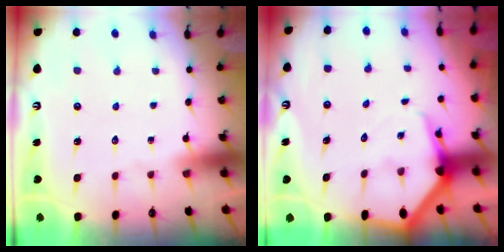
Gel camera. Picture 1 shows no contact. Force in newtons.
{"total": 5.0, "press": 5.0, "slide": 0.6}